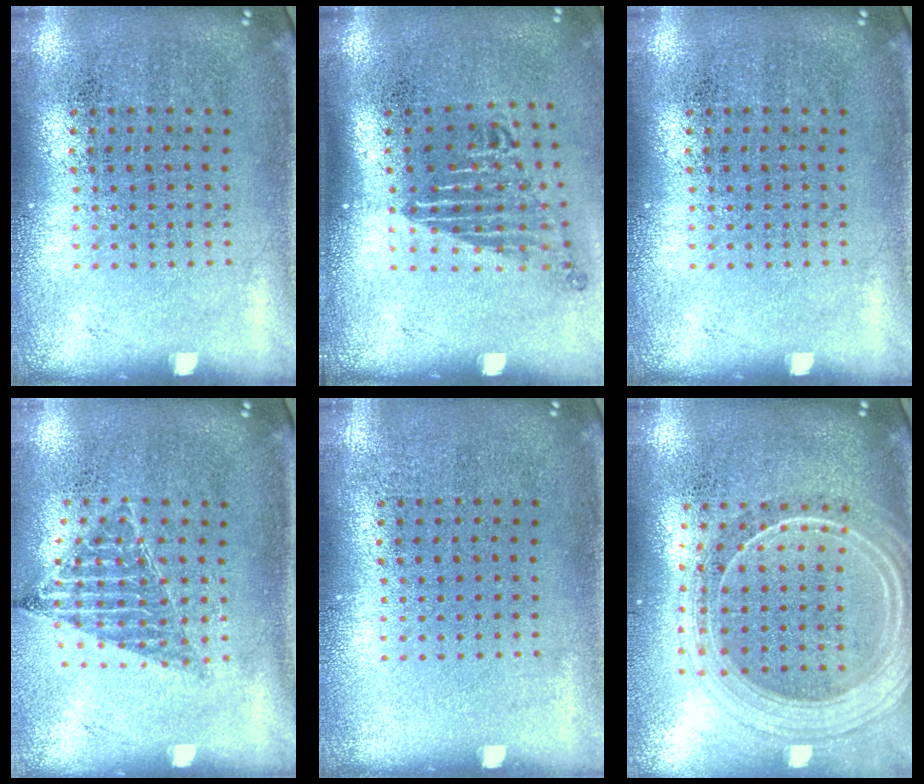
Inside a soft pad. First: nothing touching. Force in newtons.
{"total": 1.7, "press": 1.2, "slide": 1.3}
{"total": 0.0}
{"total": 0.9, "press": 0.9, "slide": 0.1}
{"total": 0.0}
{"total": 2.3, "press": 2.0, "slide": 1.1}